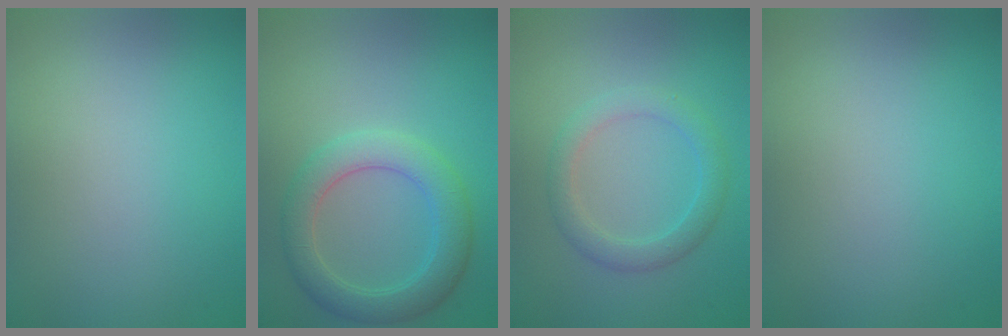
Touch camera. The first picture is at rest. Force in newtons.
{"total": 4.6, "press": 4.6, "slide": 0.3}
{"total": 2.7, "press": 2.7, "slide": 0.1}
{"total": 0.0}